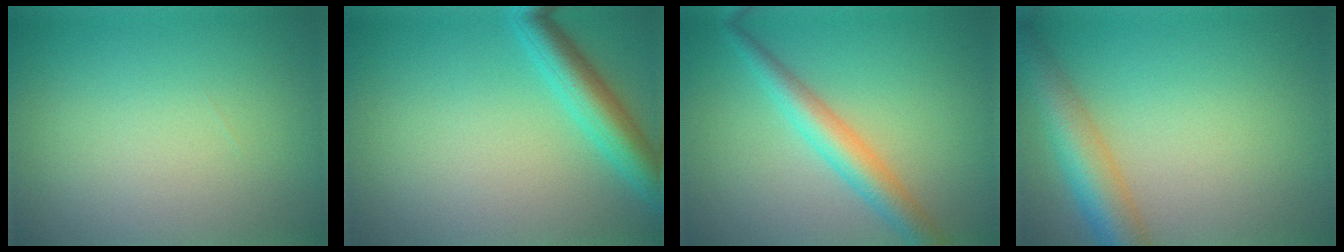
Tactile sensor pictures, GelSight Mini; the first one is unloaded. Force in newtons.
{"total": 4.3, "press": 4.3, "slide": 0.3}
{"total": 3.7, "press": 3.7, "slide": 0.1}
{"total": 5.7, "press": 5.7, "slide": 0.2}